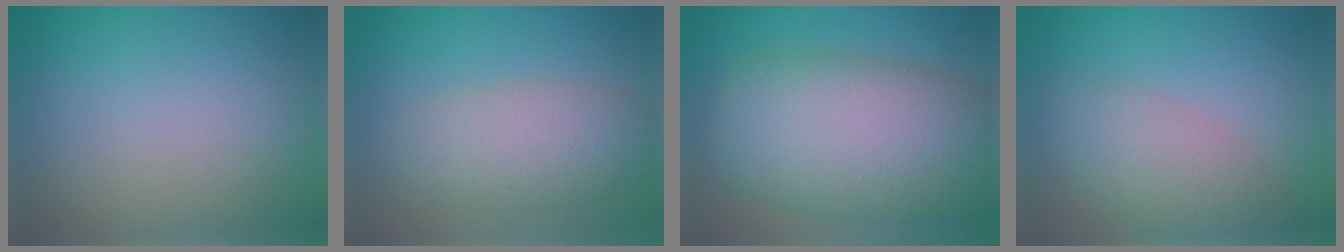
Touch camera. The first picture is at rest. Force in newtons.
{"total": 5.2, "press": 5.2, "slide": 0.3}
{"total": 13.9, "press": 13.9, "slide": 0.4}
{"total": 4.9, "press": 4.8, "slide": 0.6}